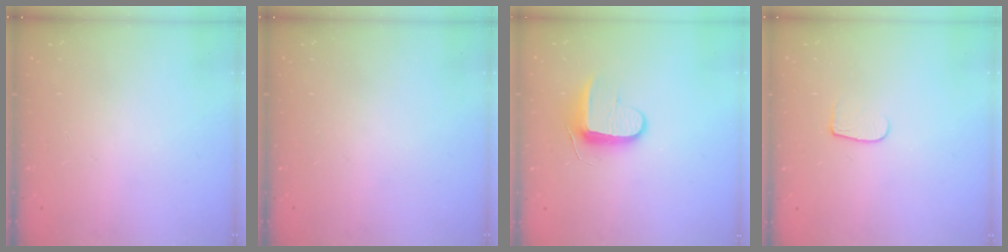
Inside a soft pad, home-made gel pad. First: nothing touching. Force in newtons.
{"total": 0.0}
{"total": 8.7, "press": 8.7, "slide": 0.9}
{"total": 5.9, "press": 5.9, "slide": 0.6}